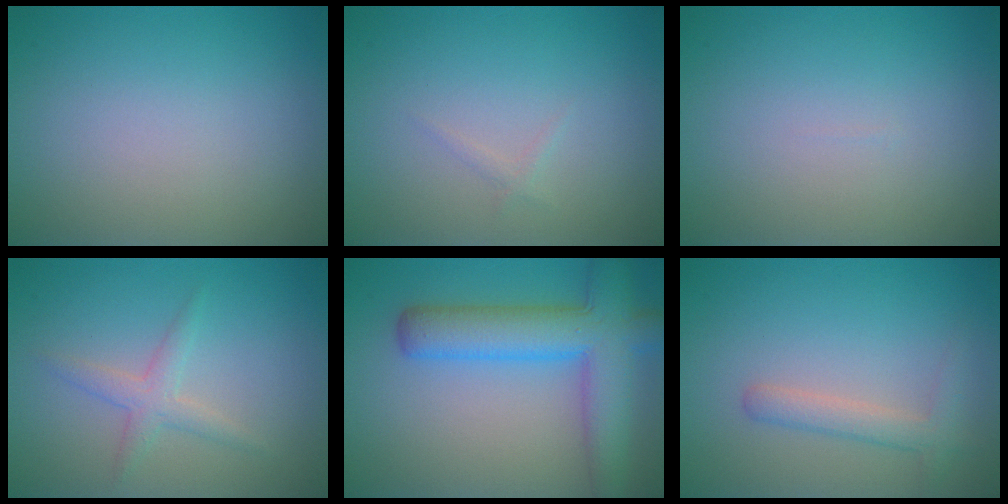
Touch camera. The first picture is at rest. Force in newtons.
{"total": 0.6, "press": 0.6, "slide": 0.1}
{"total": 0.0}
{"total": 1.9, "press": 1.9, "slide": 0.0}
{"total": 7.5, "press": 7.4, "slide": 0.3}
{"total": 2.2, "press": 2.2, "slide": 0.2}